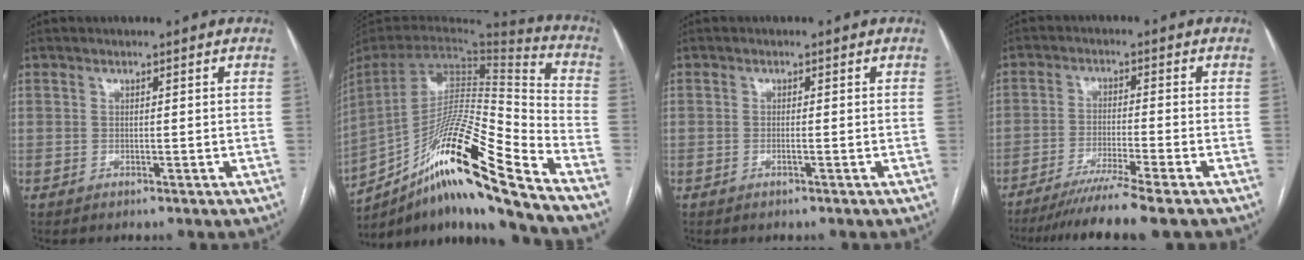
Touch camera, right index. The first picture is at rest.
{"total": 23.5, "force": [-15.6, 0.4, 17.6], "torque": [-0.303, -0.007, -0.286]}
{"total": 0.6, "force": [-0.3, -0.1, 0.5], "torque": [-0.010, 0.000, -0.005]}
{"total": 9.4, "force": [-7.6, -1.7, 5.3], "torque": [-0.072, -0.032, -0.122]}